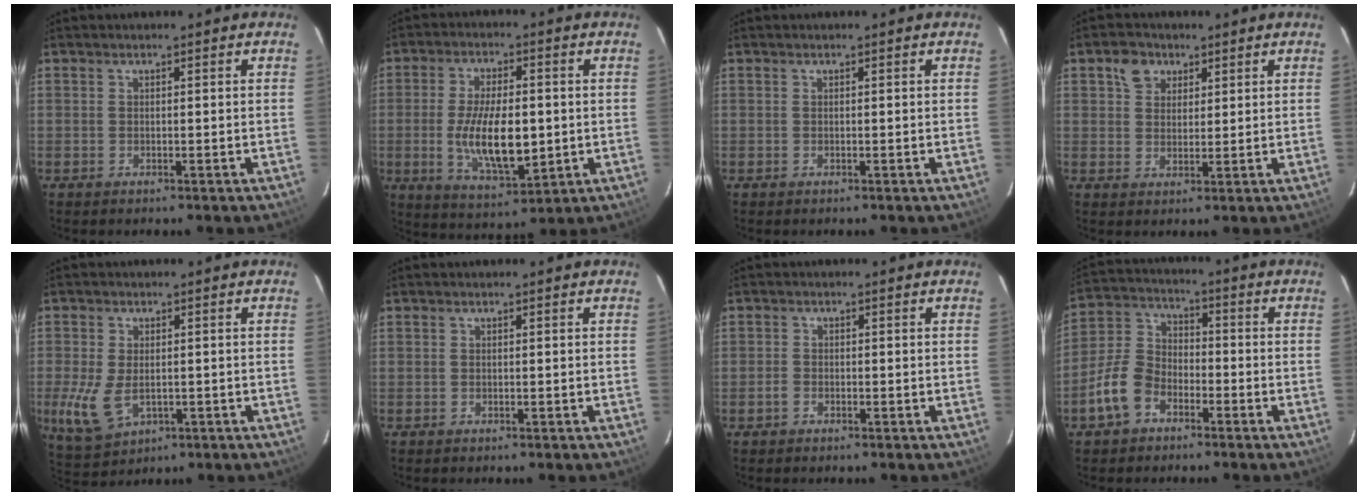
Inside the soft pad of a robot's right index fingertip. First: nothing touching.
{"total": 12.8, "force": [-1.2, 5.3, 11.6], "torque": [-0.222, -0.014, -0.013]}
{"total": 0.0}
{"total": 4.6, "force": [2.3, 3.6, 1.6], "torque": [-0.019, 0.016, 0.041]}
{"total": 7.7, "force": [-1.3, 4.5, 6.1], "torque": [-0.141, -0.015, -0.016]}
{"total": 0.0}
{"total": 1.7, "force": [-1.0, 1.3, 0.3], "torque": [-0.008, 0.004, -0.020]}
{"total": 9.1, "force": [-5.0, 6.2, 4.5], "torque": [-0.102, 0.024, -0.099]}